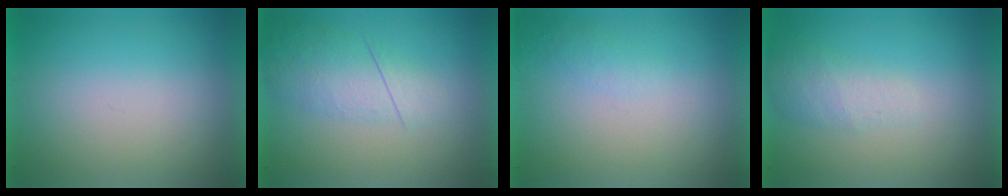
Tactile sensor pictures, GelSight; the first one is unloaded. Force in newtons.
{"total": 2.8}
{"total": 1.3}
{"total": 2.2}